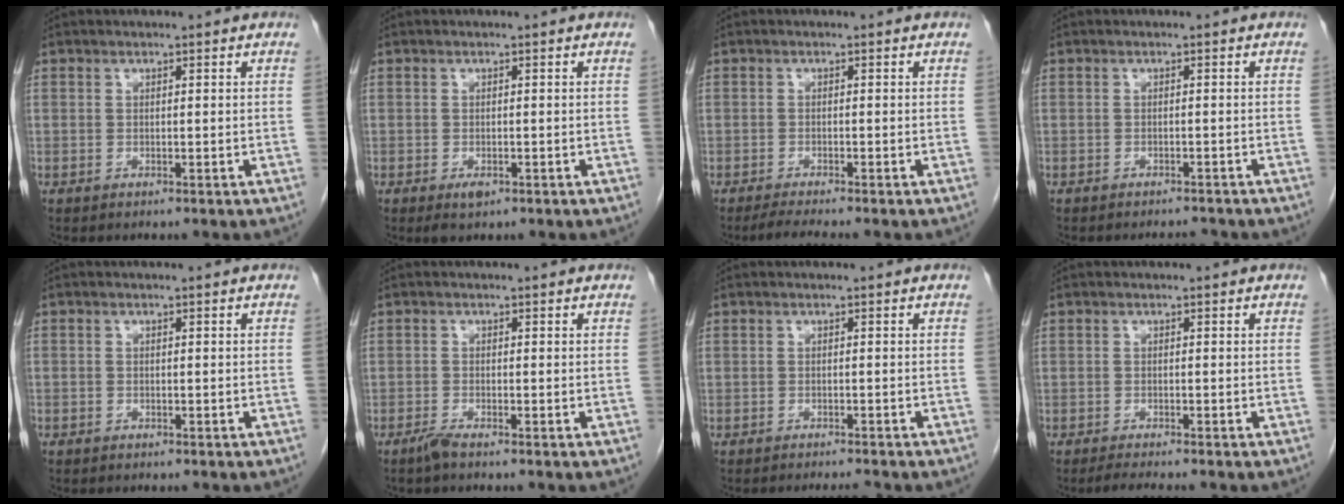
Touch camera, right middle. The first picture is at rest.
{"total": 1.7, "force": [-0.9, 0.8, 1.2], "torque": [-0.020, -0.001, -0.009]}
{"total": 2.9, "force": [-2.5, -0.5, 1.3], "torque": [-0.030, -0.011, -0.048]}
{"total": 3.1, "force": [-3.0, 0.6, 0.6], "torque": [-0.008, -0.006, -0.039]}
{"total": 0.9, "force": [-0.7, 0.5, 0.1], "torque": [-0.008, 0.003, -0.013]}
{"total": 1.5, "force": [-1.3, -0.1, 0.8], "torque": [-0.023, -0.004, -0.028]}
{"total": 3.8, "force": [-3.7, -0.1, 1.2], "torque": [-0.015, -0.008, -0.050]}
{"total": 3.0, "force": [-2.7, -0.2, 1.4], "torque": [-0.025, -0.009, -0.043]}